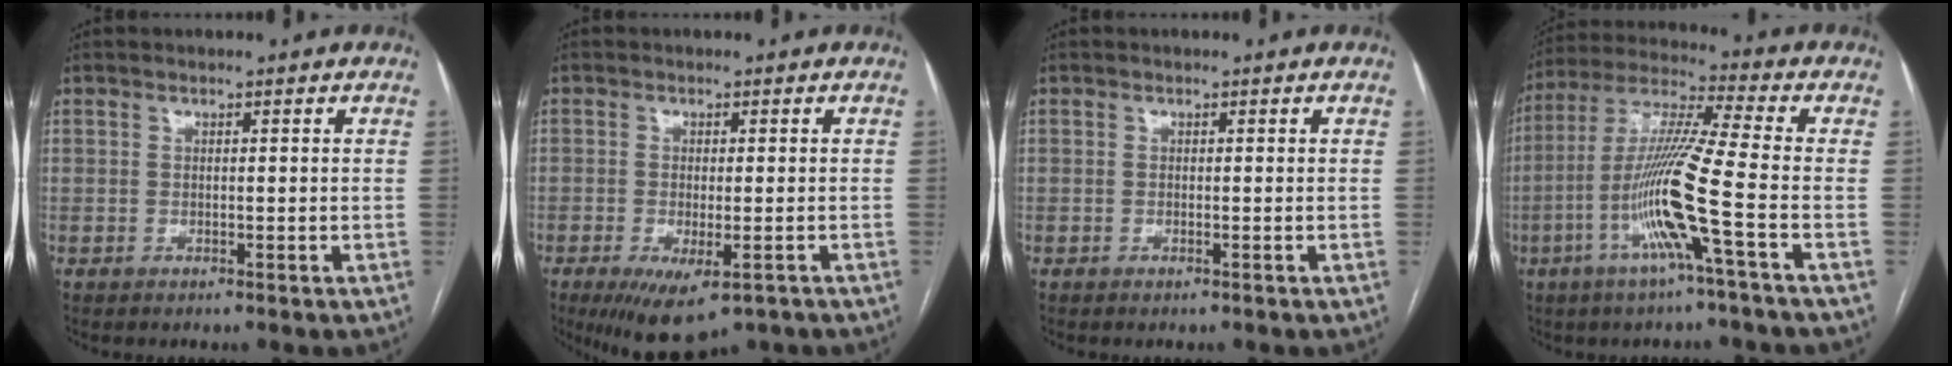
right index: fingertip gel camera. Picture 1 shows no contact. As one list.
[{"total": 8.8, "force": [-5.3, 3.2, 6.3], "torque": [-0.094, -0.017, -0.077]}, {"total": 0.0}, {"total": 13.6, "force": [-4.5, -1.4, 12.7], "torque": [-0.261, -0.004, -0.092]}]